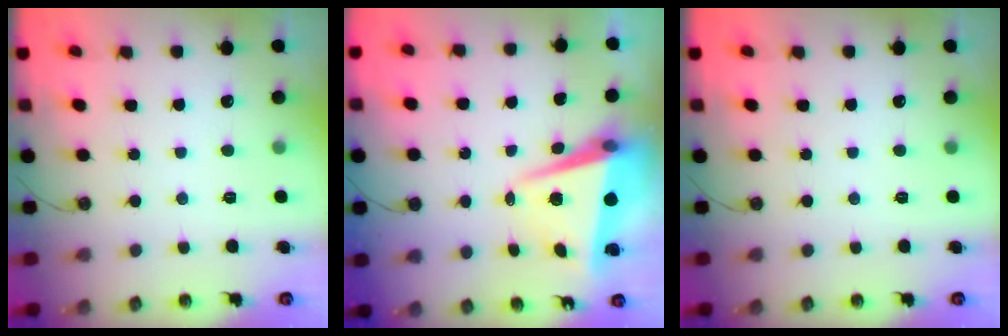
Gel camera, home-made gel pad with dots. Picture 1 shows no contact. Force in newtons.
{"total": 8.3, "press": 8.2, "slide": 1.1}
{"total": 0.0}